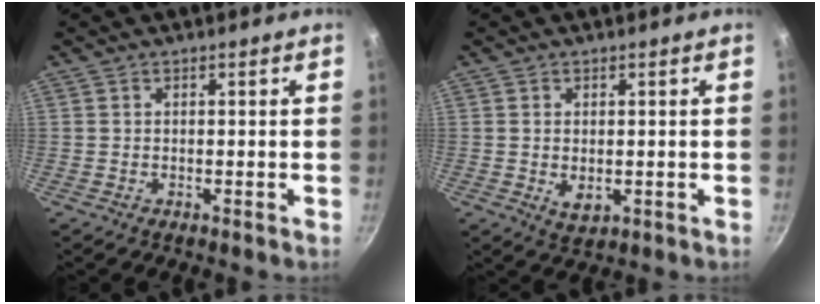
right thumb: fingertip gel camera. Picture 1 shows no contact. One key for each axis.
{"total": 3.5, "fx": -0.3, "fy": 2.2, "fz": 2.7, "tx": -0.045, "ty": -0.010, "tz": 0.001}